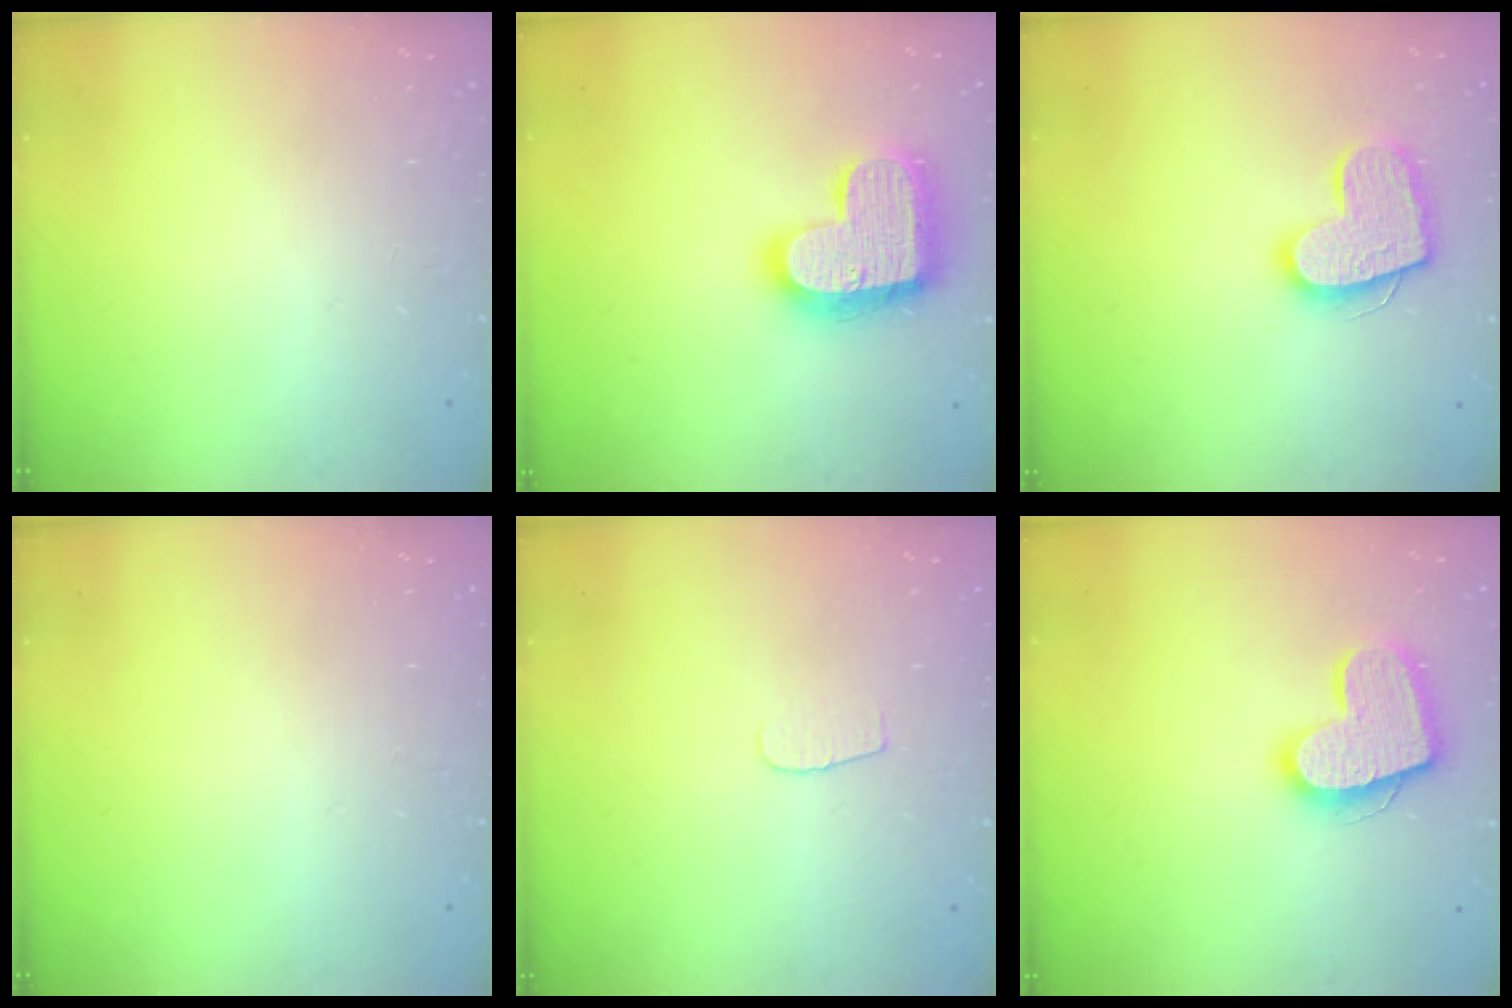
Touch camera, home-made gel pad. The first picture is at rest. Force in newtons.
{"total": 18.9, "press": 18.9, "slide": 1.1}
{"total": 14.6, "press": 14.6, "slide": 1.1}
{"total": 0.0}
{"total": 3.5, "press": 3.5, "slide": 0.4}
{"total": 16.5, "press": 16.4, "slide": 1.2}